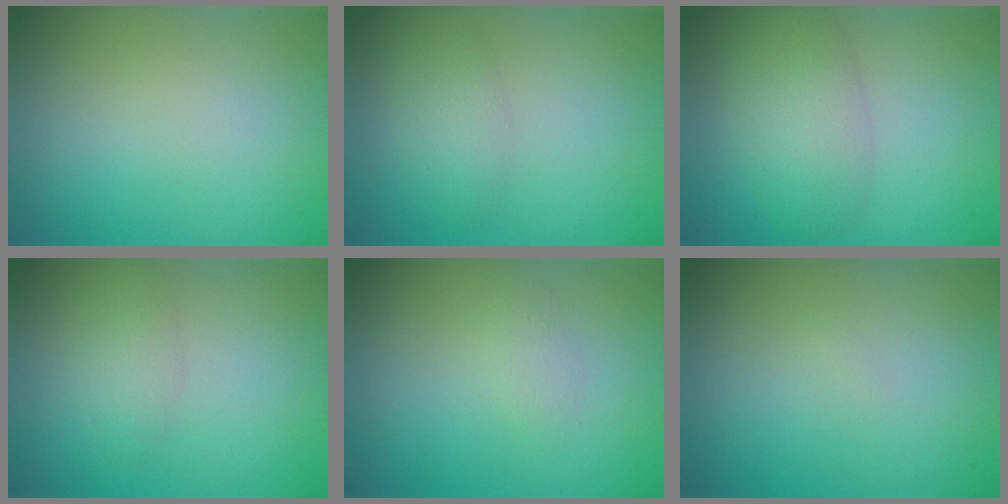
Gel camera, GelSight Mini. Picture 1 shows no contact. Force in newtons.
{"total": 2.2, "press": 2.2, "slide": 0.1}
{"total": 4.4, "press": 4.4, "slide": 0.1}
{"total": 1.8, "press": 1.8, "slide": 0.2}
{"total": 0.9, "press": 0.9, "slide": 0.1}
{"total": 0.0}